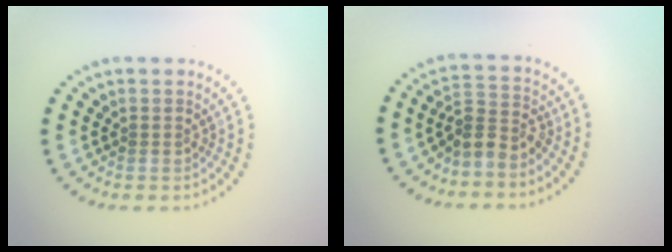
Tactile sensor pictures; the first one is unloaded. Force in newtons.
{"total": 2.8, "press": 2.1, "slide": 1.8}